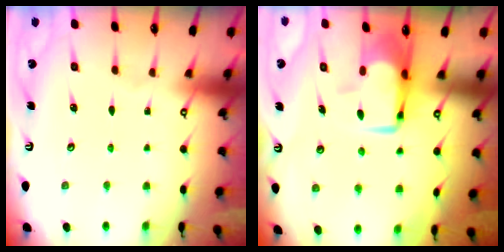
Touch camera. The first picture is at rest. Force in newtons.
{"total": 7.3, "press": 7.1, "slide": 1.4}